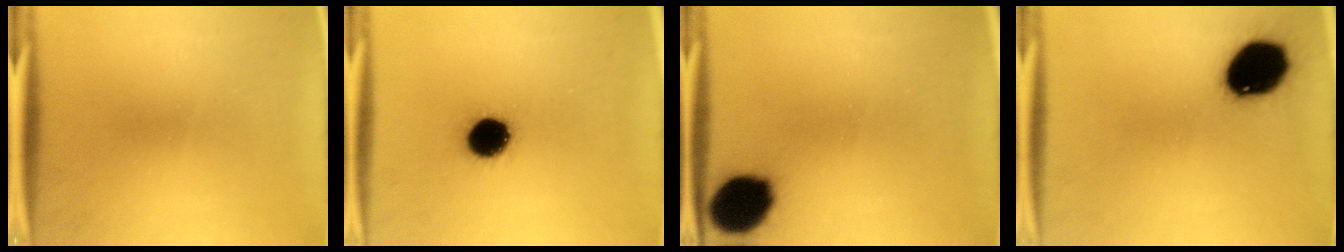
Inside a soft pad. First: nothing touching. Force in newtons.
{"total": 11.1}
{"total": 12.7}
{"total": 15.6}